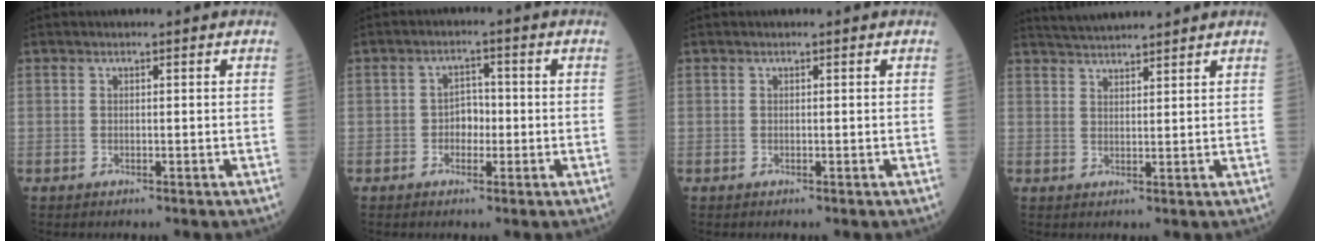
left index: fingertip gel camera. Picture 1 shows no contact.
{"total": 3.1, "force": [-0.8, 2.1, 2.1], "torque": [-0.027, 0.006, -0.019]}
{"total": 0.0}
{"total": 5.7, "force": [5.5, -0.3, 1.5], "torque": [-0.031, 0.028, 0.091]}